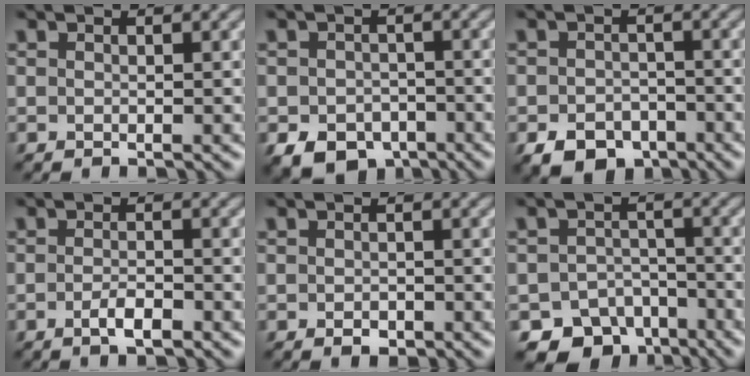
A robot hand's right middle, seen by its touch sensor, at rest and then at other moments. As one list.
[{"total": 5.1, "force": [-3.0, 3.5, 2.3], "torque": [-0.043, -0.014, -0.047]}, {"total": 4.6, "force": [-3.0, 3.0, 1.8], "torque": [-0.029, -0.005, -0.054]}, {"total": 2.0, "force": [-1.2, 0.5, 1.5], "torque": [-0.029, 0.001, -0.023]}, {"total": 1.1, "force": [-0.7, 0.7, 0.5], "torque": [-0.009, 0.000, -0.011]}, {"total": 6.1, "force": [-4.6, 3.9, 1.1], "torque": [-0.004, -0.012, -0.070]}]